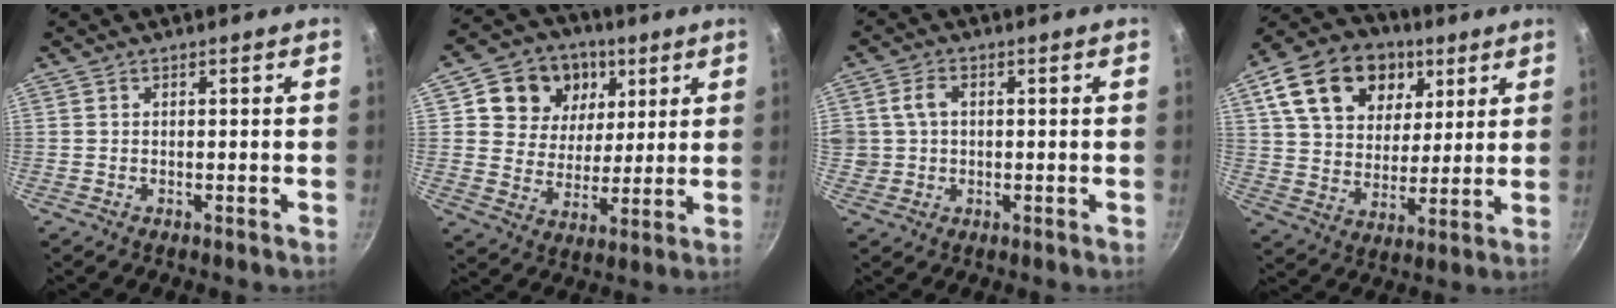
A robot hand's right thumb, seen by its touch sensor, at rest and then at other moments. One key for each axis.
{"total": 14.1, "fx": 5.4, "fy": 11.6, "fz": 5.9, "tx": -0.069, "ty": -0.019, "tz": 0.086}
{"total": 4.4, "fx": 0.8, "fy": 3.5, "fz": 2.5, "tx": -0.031, "ty": 0.008, "tz": 0.017}
{"total": 20.6, "fx": 8.8, "fy": 14.6, "fz": 11.5, "tx": -0.184, "ty": -0.009, "tz": 0.146}